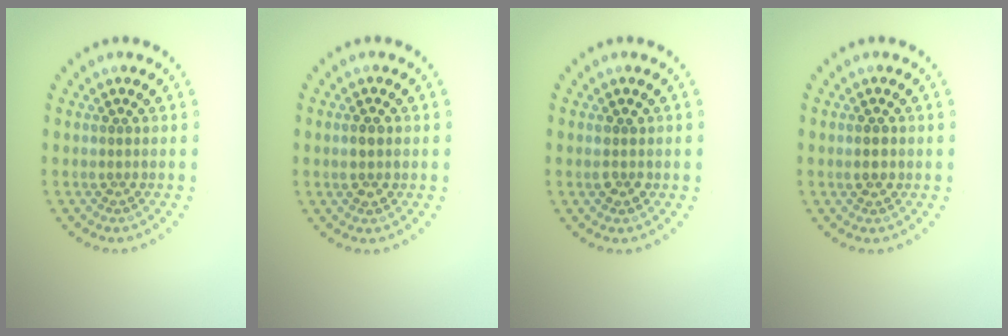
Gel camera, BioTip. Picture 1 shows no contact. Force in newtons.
{"total": 1.2, "press": 1.2, "slide": 0.2}
{"total": 1.4, "press": 1.4, "slide": 0.3}
{"total": 1.9, "press": 1.9, "slide": 0.2}